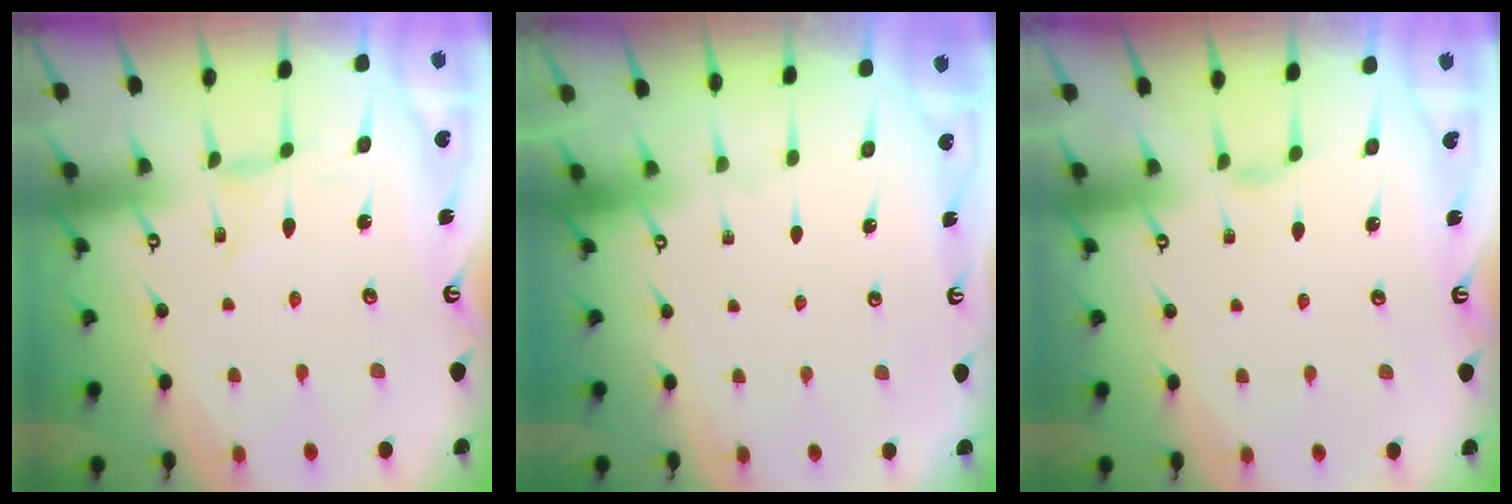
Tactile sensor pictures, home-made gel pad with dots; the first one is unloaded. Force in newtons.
{"total": 0.0}
{"total": 2.4, "press": 2.3, "slide": 0.5}